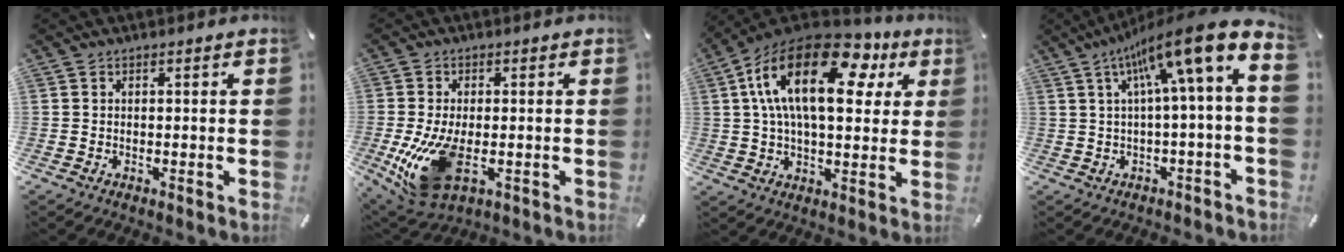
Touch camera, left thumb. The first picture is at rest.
{"total": 14.0, "force": [-2.3, 7.4, 11.7], "torque": [-0.237, -0.027, -0.033]}
{"total": 22.4, "force": [8.2, 11.2, 17.6], "torque": [-0.328, -0.031, 0.126]}
{"total": 13.9, "force": [6.2, 1.0, 12.4], "torque": [-0.201, -0.059, 0.090]}